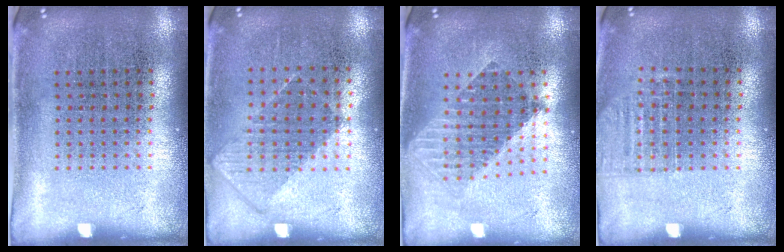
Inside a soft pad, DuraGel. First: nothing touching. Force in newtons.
{"total": 0.8, "press": 0.6, "slide": 0.4}
{"total": 1.6, "press": 1.4, "slide": 0.9}
{"total": 0.9, "press": 0.8, "slide": 0.3}